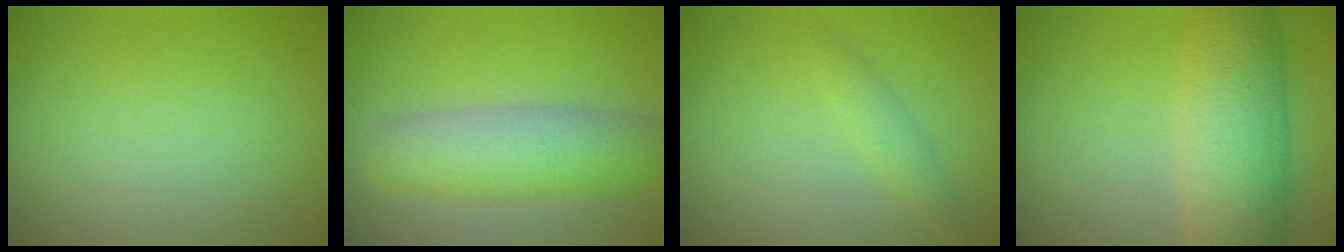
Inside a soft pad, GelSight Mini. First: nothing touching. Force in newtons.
{"total": 4.8, "press": 4.8, "slide": 0.2}
{"total": 1.3, "press": 1.3, "slide": 0.0}
{"total": 8.7, "press": 8.7, "slide": 0.3}